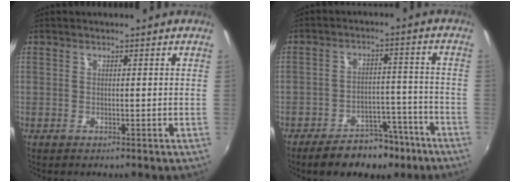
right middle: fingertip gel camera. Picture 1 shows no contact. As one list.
[{"total": 11.5, "force": [-8.7, 5.5, 5.1], "torque": [-0.100, 0.019, -0.110]}]